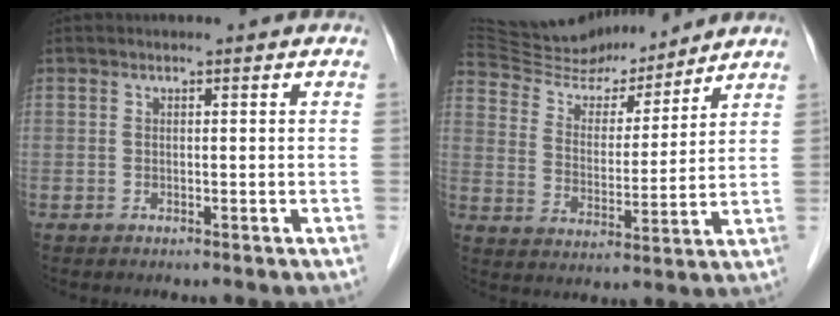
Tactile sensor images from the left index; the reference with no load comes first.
{"total": 18.5, "force": [17.2, 4.6, 5.0], "torque": [-0.095, 0.010, 0.289]}